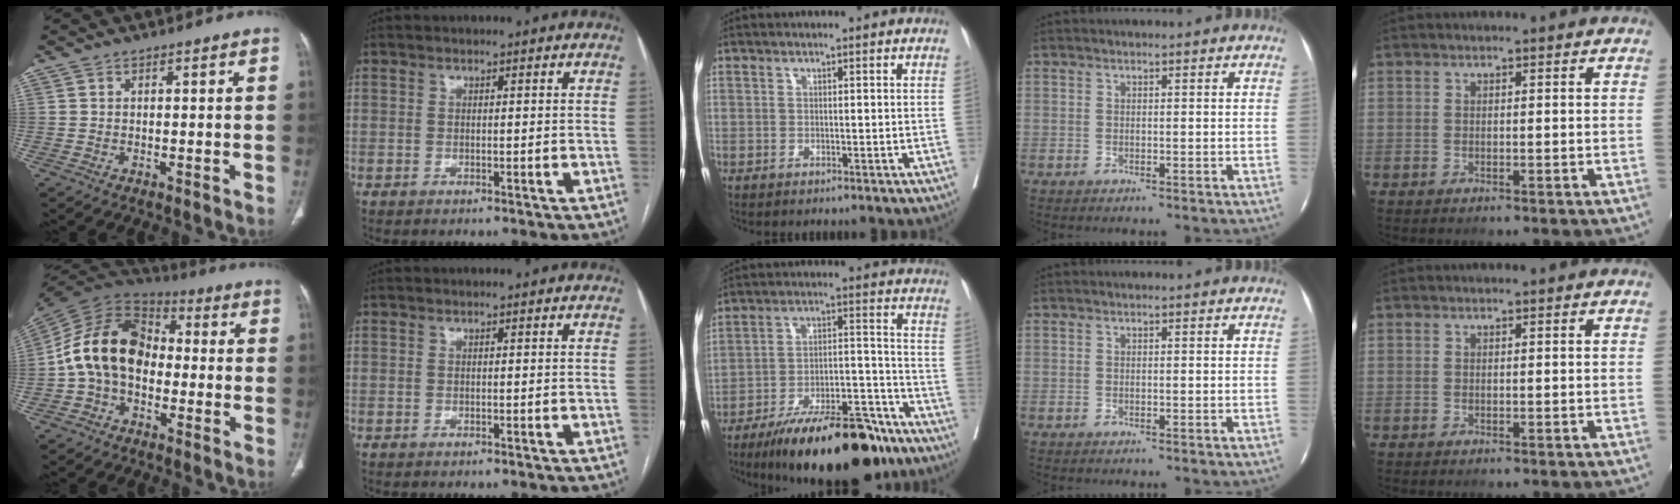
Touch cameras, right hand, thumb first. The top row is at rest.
{"thumb": {"total": 15.4, "force": [-1.8, 11.0, 10.7], "torque": [-0.185, 0.045, -0.044]}, "middle": {"total": 19.9, "force": [-15.4, 4.6, 11.9], "torque": [-0.139, 0.020, -0.246]}}